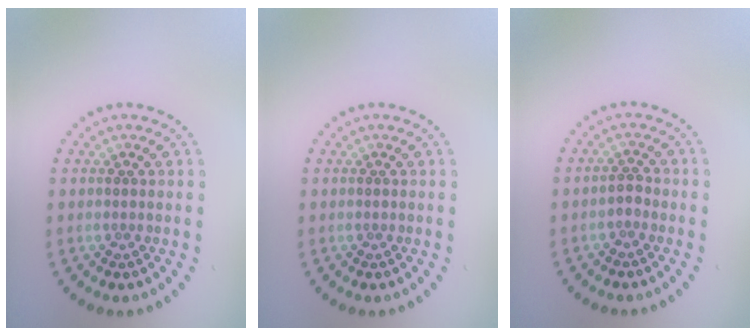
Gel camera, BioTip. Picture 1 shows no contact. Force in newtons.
{"total": 0.0}
{"total": 0.9, "press": 0.8, "slide": 0.4}